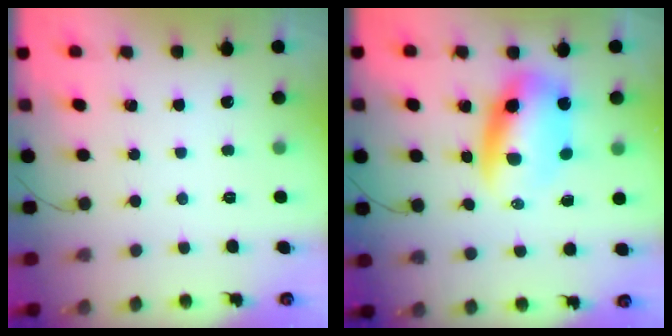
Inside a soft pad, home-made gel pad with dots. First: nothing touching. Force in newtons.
{"total": 9.6, "press": 9.3, "slide": 2.5}